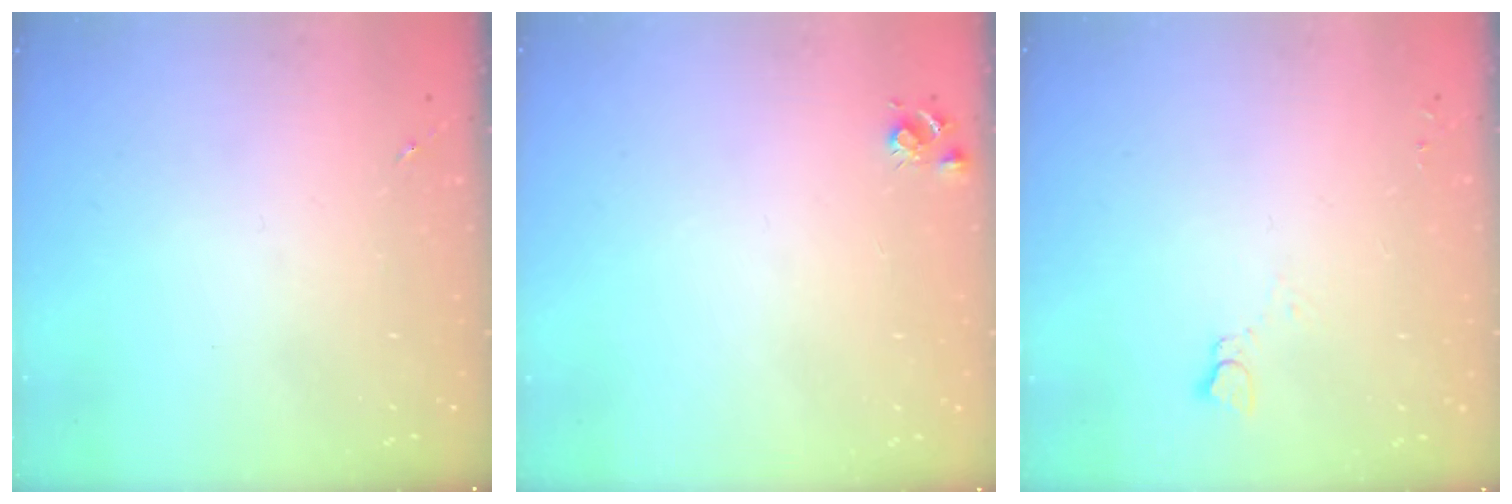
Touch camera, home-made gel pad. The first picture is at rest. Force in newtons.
{"total": 5.3, "press": 5.3, "slide": 0.6}
{"total": 2.5, "press": 2.5, "slide": 0.1}